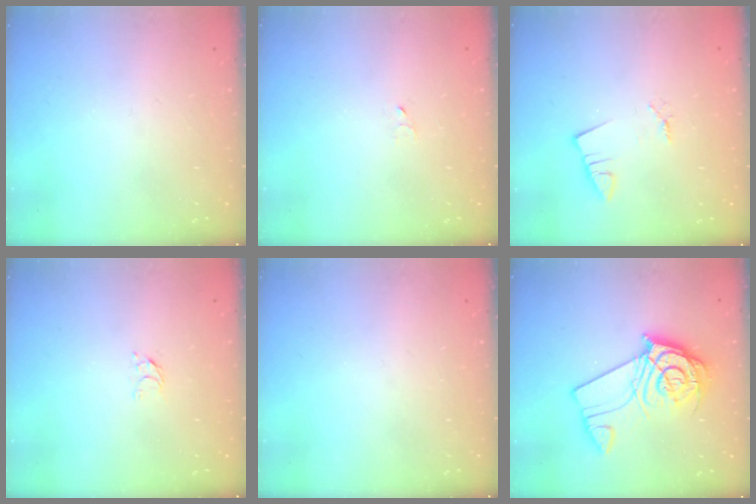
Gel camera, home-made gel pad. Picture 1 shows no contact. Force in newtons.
{"total": 2.4, "press": 2.4, "slide": 0.2}
{"total": 1.3, "press": 1.3, "slide": 0.0}
{"total": 2.8, "press": 2.8, "slide": 0.3}
{"total": 0.0}
{"total": 12.1, "press": 12.1, "slide": 1.4}